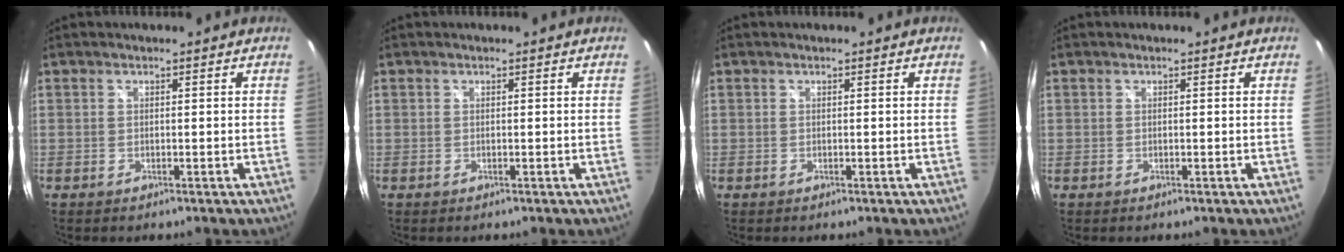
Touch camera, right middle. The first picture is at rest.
{"total": 0.0}
{"total": 0.0}
{"total": 0.0}